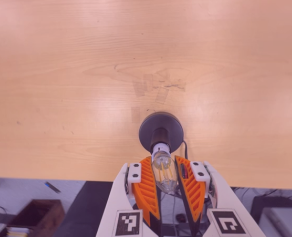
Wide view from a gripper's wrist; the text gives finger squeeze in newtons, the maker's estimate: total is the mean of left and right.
{"total": 11.9, "left": 12.3, "right": 11.5}